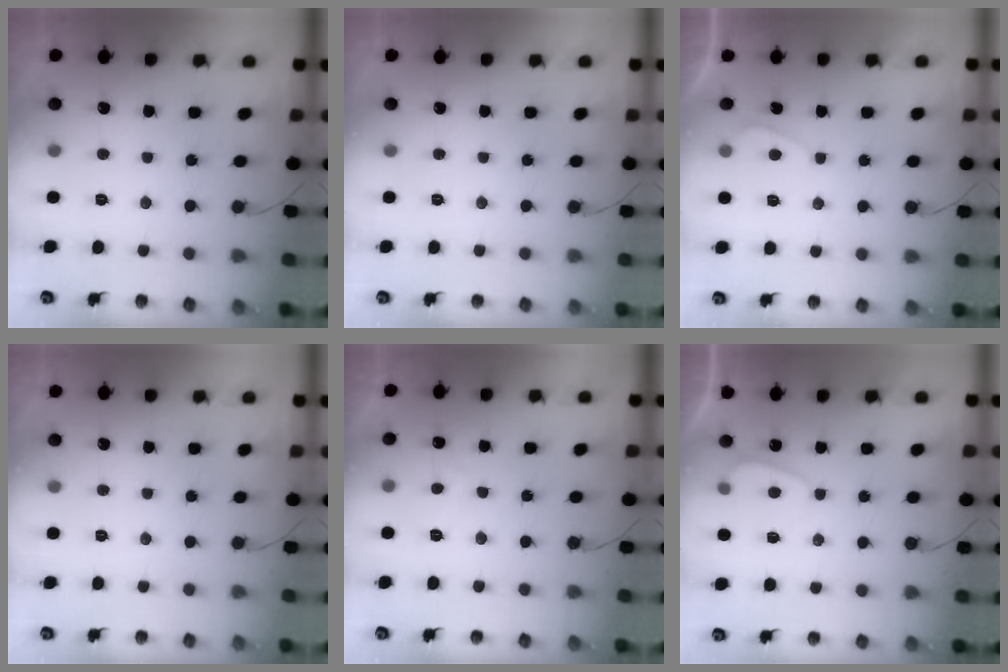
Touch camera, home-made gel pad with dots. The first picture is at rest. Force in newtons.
{"total": 0.0}
{"total": 0.6, "press": 0.4, "slide": 0.5}
{"total": 0.0}
{"total": 2.8, "press": 2.7, "slide": 0.6}
{"total": 1.2, "press": 1.1, "slide": 0.6}